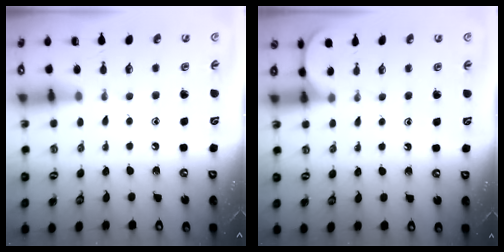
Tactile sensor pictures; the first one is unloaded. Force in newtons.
{"total": 1.1, "press": 1.1, "slide": 0.1}